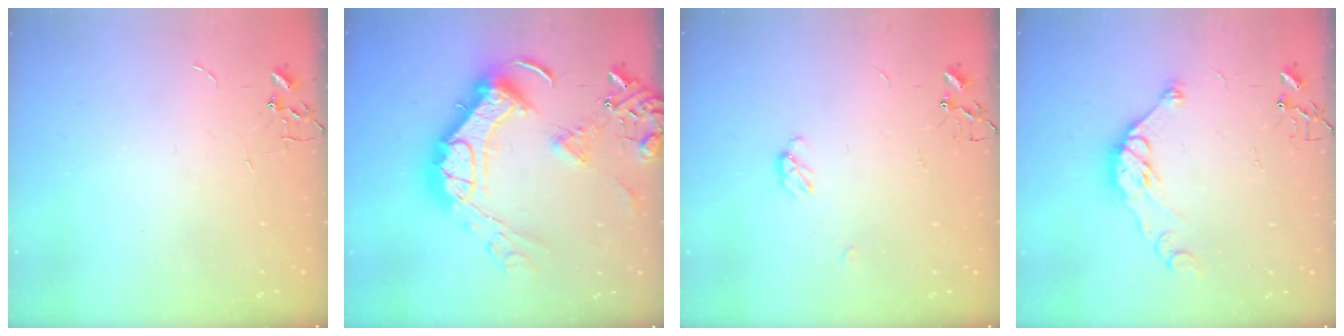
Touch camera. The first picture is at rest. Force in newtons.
{"total": 25.9, "press": 25.7, "slide": 3.3}
{"total": 3.9, "press": 3.9, "slide": 0.5}
{"total": 12.3, "press": 12.2, "slide": 0.4}